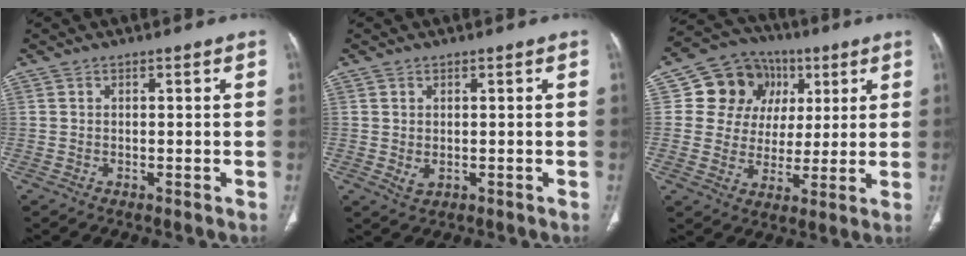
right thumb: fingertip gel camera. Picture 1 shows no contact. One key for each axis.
{"total": 1.8, "fx": -0.1, "fy": 1.2, "fz": 1.4, "tx": -0.026, "ty": -0.004, "tz": 0.007}
{"total": 14.0, "fx": 4.2, "fy": 12.4, "fz": 4.8, "tx": -0.034, "ty": 0.012, "tz": 0.073}